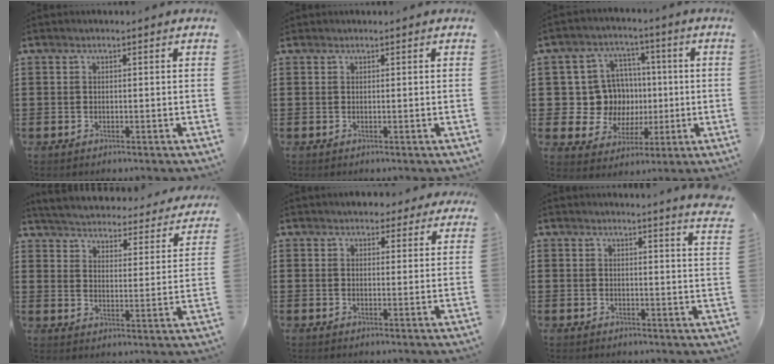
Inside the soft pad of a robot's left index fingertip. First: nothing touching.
{"total": 0.0}
{"total": 10.0, "force": [1.0, 9.6, 2.8], "torque": [-0.073, 0.009, 0.033]}
{"total": 4.0, "force": [4.0, -0.2, 0.0], "torque": [-0.026, -0.036, 0.062]}
{"total": 3.3, "force": [2.7, 1.6, 1.0], "torque": [-0.021, 0.001, 0.048]}
{"total": 3.1, "force": [2.9, -0.8, 0.9], "torque": [-0.019, -0.018, 0.050]}